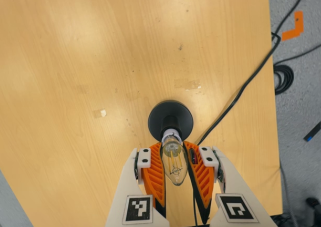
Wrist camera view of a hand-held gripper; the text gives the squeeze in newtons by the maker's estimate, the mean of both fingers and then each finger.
{"total": 19.6, "left": 18.0, "right": 21.2}